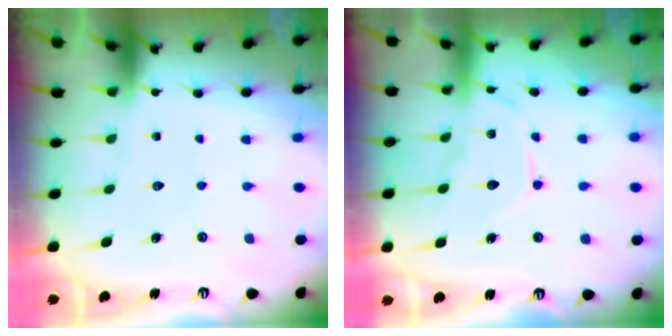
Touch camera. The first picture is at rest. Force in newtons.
{"total": 11.9, "press": 11.8, "slide": 0.9}